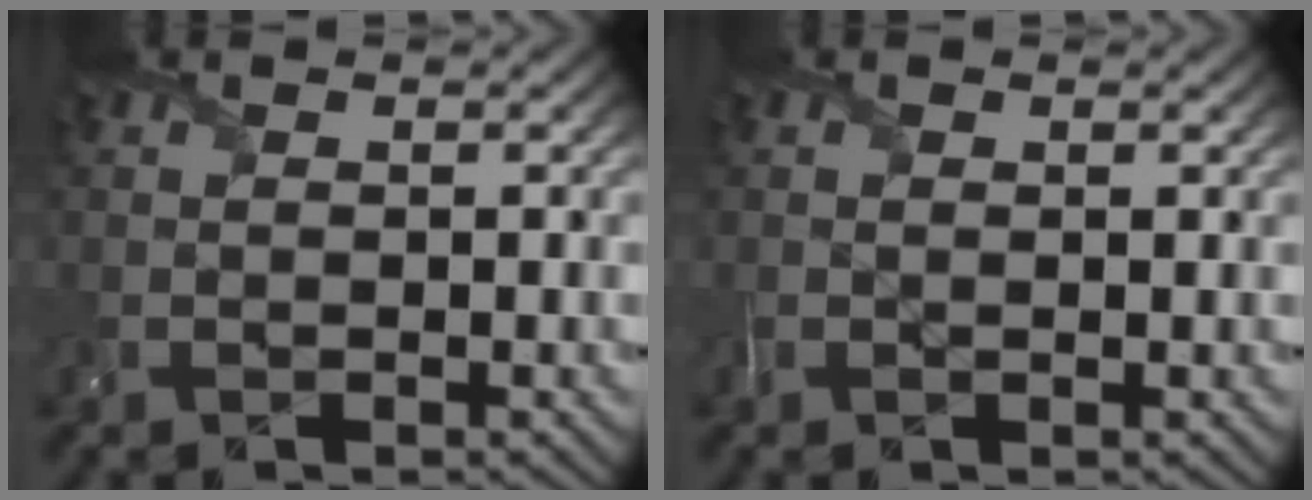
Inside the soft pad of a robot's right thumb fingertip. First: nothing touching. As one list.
[{"total": 0.9, "force": [0.2, 0.6, 0.6], "torque": [-0.017, -0.002, 0.003]}]